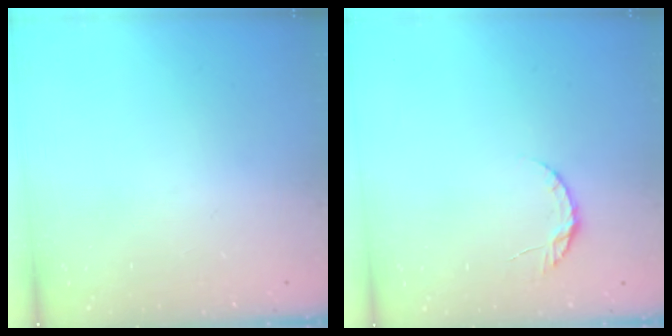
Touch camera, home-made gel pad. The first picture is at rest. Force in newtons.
{"total": 5.1, "press": 5.0, "slide": 0.7}